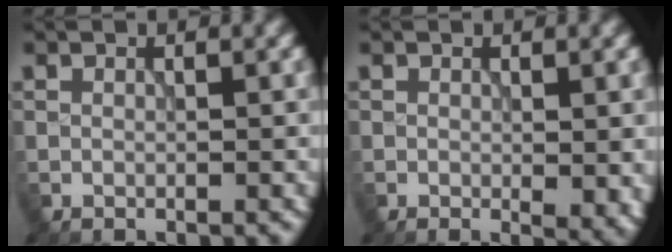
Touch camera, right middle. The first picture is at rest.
{"total": 2.2, "force": [-0.2, 0.7, 2.1], "torque": [-0.025, -0.008, -0.001]}